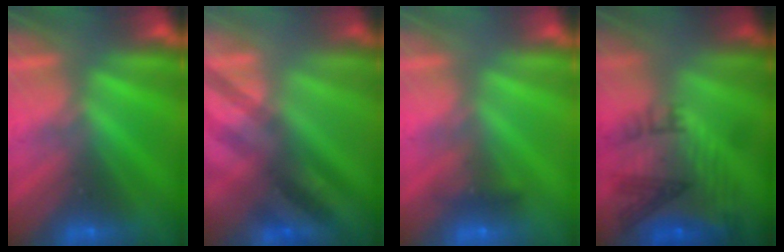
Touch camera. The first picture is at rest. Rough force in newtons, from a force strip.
{"total": 2.9}
{"total": 2.4}
{"total": 8.0}